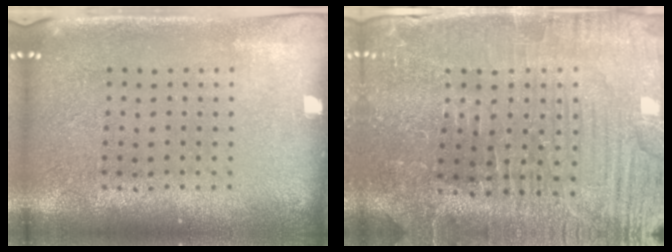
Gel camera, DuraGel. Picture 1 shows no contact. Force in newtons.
{"total": 3.7, "press": 3.7, "slide": 0.4}